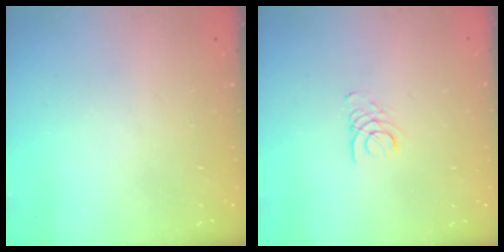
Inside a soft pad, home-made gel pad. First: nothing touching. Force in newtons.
{"total": 1.9, "press": 1.9, "slide": 0.2}